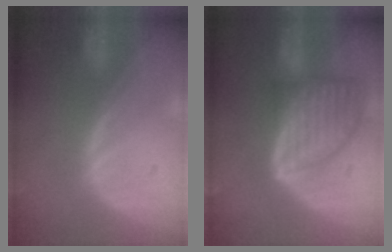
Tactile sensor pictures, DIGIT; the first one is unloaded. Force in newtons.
{"total": 9.2, "press": 9.1, "slide": 0.5}